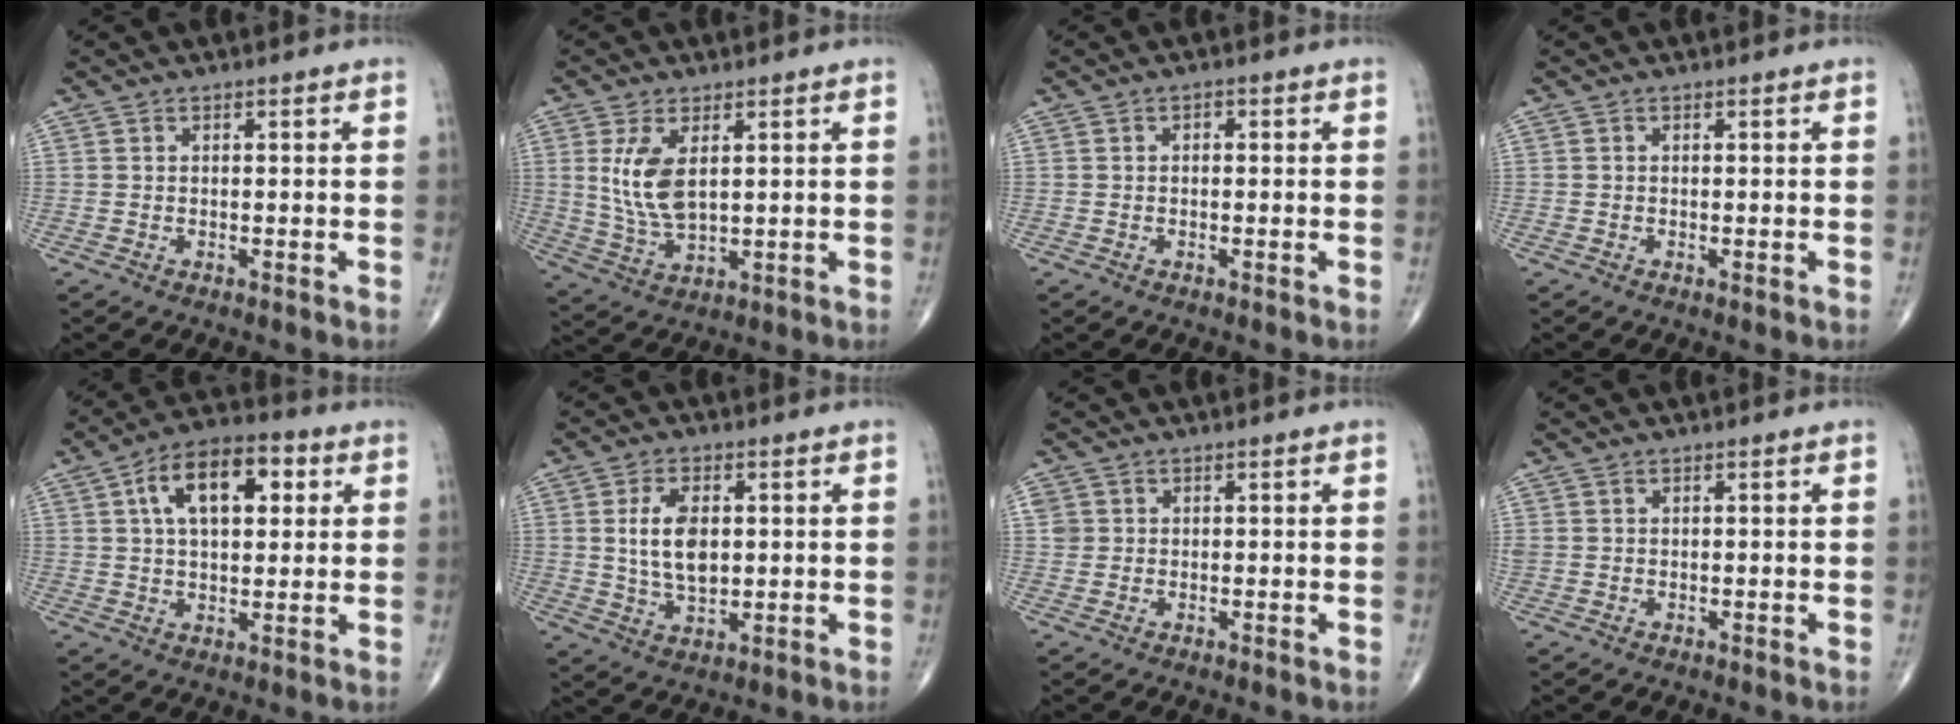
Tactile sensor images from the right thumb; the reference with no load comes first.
{"total": 8.9, "force": [2.2, 4.3, 7.4], "torque": [-0.147, -0.015, 0.056]}
{"total": 1.0, "force": [0.1, 0.7, 0.7], "torque": [-0.008, 0.004, -0.001]}
{"total": 0.0}
{"total": 14.7, "force": [4.5, 7.8, 11.6], "torque": [-0.171, 0.012, 0.068]}
{"total": 8.5, "force": [1.1, 4.8, 7.0], "torque": [-0.123, -0.010, 0.026]}
{"total": 2.1, "force": [0.5, 1.9, 0.5], "torque": [0.002, 0.000, 0.011]}
{"total": 0.6, "force": [0.4, 0.4, 0.2], "torque": [-0.002, 0.003, 0.007]}